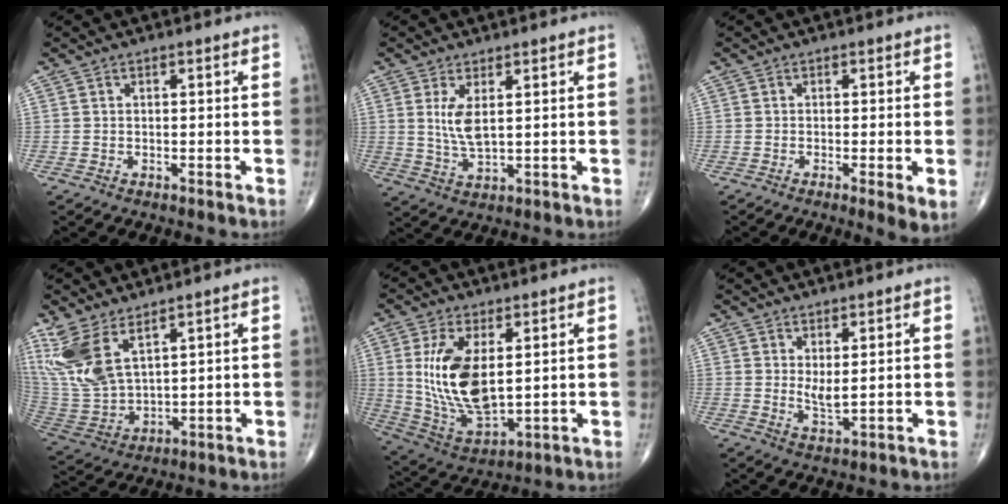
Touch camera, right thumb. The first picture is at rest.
{"total": 5.2, "force": [1.4, 1.9, 4.7], "torque": [-0.096, -0.017, 0.037]}
{"total": 3.7, "force": [-0.9, 0.5, 3.5], "torque": [-0.062, -0.013, -0.017]}
{"total": 12.6, "force": [7.4, 5.4, 8.7], "torque": [-0.192, -0.032, 0.171]}
{"total": 15.3, "force": [2.8, 7.4, 13.0], "torque": [-0.250, -0.022, 0.072]}
{"total": 3.2, "force": [1.0, 1.0, 2.9], "torque": [-0.052, -0.017, 0.024]}